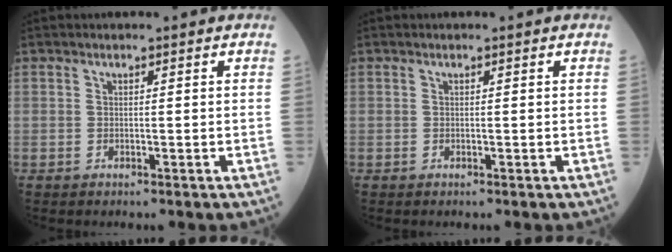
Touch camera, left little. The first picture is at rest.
{"total": 0.0}